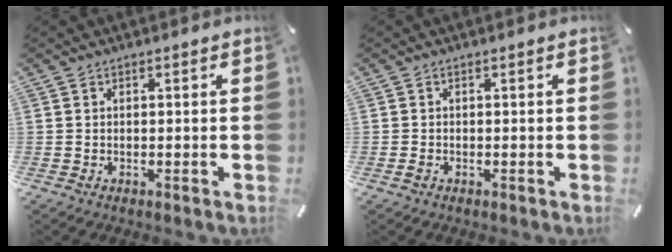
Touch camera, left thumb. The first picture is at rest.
{"total": 0.8, "force": [-0.3, 0.5, 0.5], "torque": [-0.008, 0.000, -0.007]}